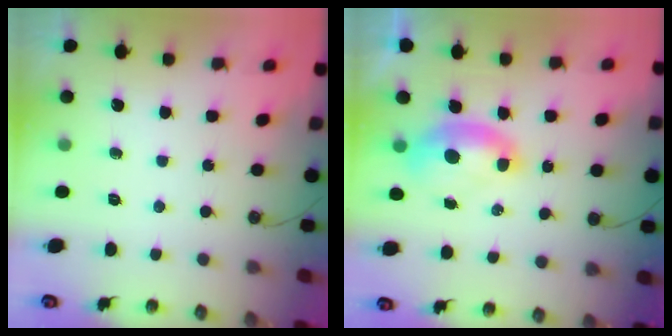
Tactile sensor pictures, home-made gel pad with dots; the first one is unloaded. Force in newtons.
{"total": 2.0, "press": 1.9, "slide": 0.6}